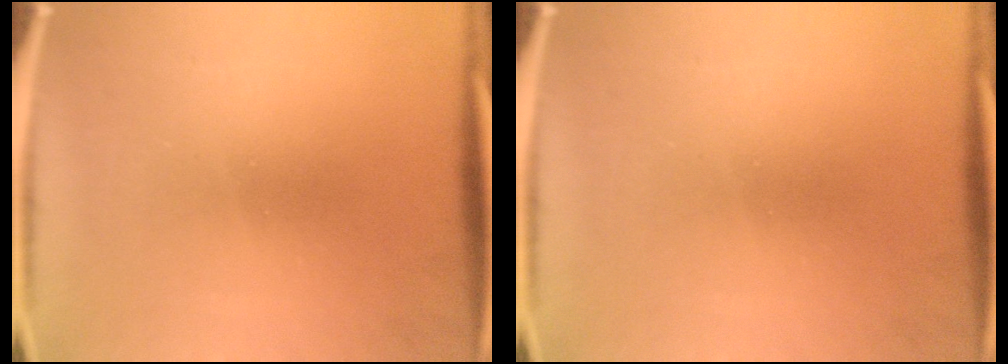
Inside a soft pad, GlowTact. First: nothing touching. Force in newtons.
{"total": 0.0}